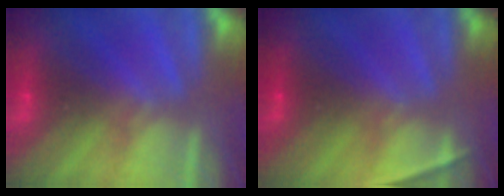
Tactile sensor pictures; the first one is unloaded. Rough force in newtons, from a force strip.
{"total": 2.2}